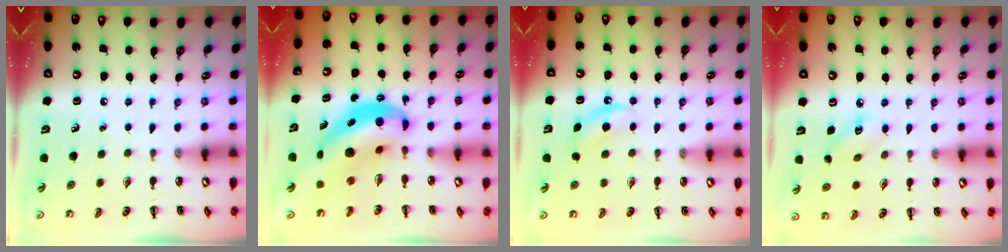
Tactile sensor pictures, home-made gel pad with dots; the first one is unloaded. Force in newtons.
{"total": 8.2, "press": 8.0, "slide": 1.7}
{"total": 5.7, "press": 5.5, "slide": 1.5}
{"total": 3.7, "press": 3.6, "slide": 0.6}